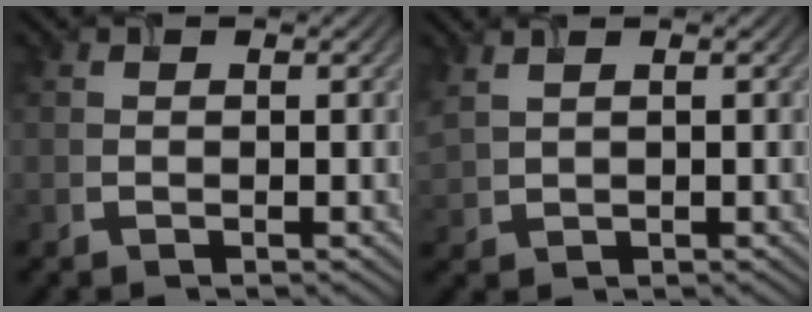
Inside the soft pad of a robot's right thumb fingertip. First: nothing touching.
{"total": 2.3, "force": [1.7, 0.8, 1.4], "torque": [-0.043, 0.008, 0.042]}